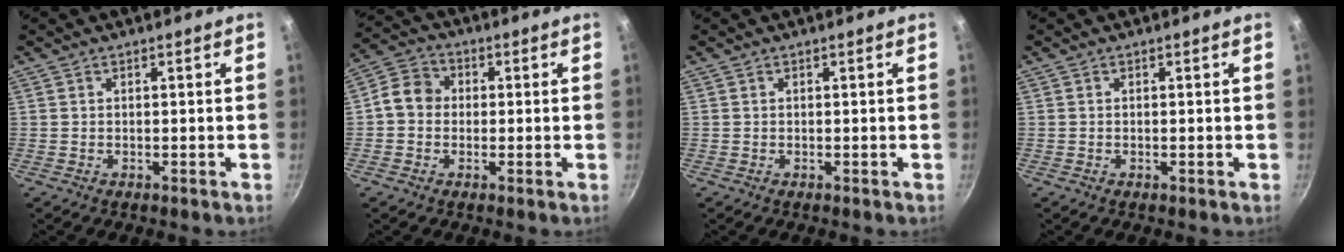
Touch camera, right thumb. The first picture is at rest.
{"total": 6.4, "force": [-0.1, 5.5, 3.1], "torque": [-0.034, 0.015, -0.022]}
{"total": 0.0}
{"total": 0.0}